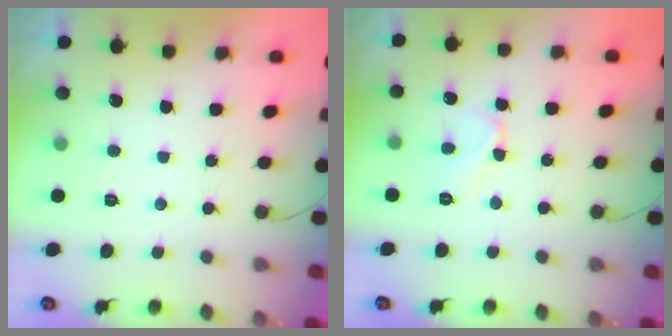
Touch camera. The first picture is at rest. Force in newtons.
{"total": 5.6, "press": 5.6, "slide": 0.3}